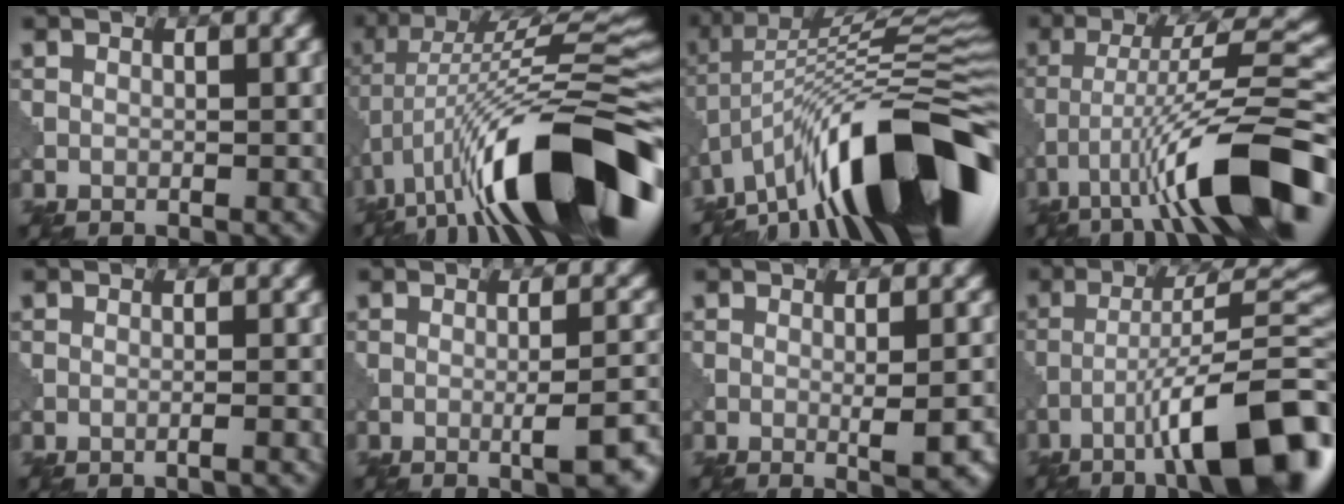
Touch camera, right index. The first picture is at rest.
{"total": 16.6, "force": [-5.9, 5.6, 14.5], "torque": [-0.240, 0.031, -0.105]}
{"total": 16.1, "force": [-7.8, 4.6, 13.3], "torque": [-0.205, 0.038, -0.145]}
{"total": 12.0, "force": [-5.9, 1.8, 10.3], "torque": [-0.169, 0.020, -0.094]}
{"total": 1.2, "force": [-0.7, 0.1, 1.0], "torque": [-0.009, 0.003, -0.029]}
{"total": 5.4, "force": [-2.0, 1.2, 4.9], "torque": [-0.066, 0.005, -0.030]}
{"total": 4.3, "force": [-0.8, 1.1, 4.0], "torque": [-0.053, -0.004, -0.005]}
{"total": 12.5, "force": [-6.1, 2.5, 10.7], "torque": [-0.152, 0.018, -0.093]}